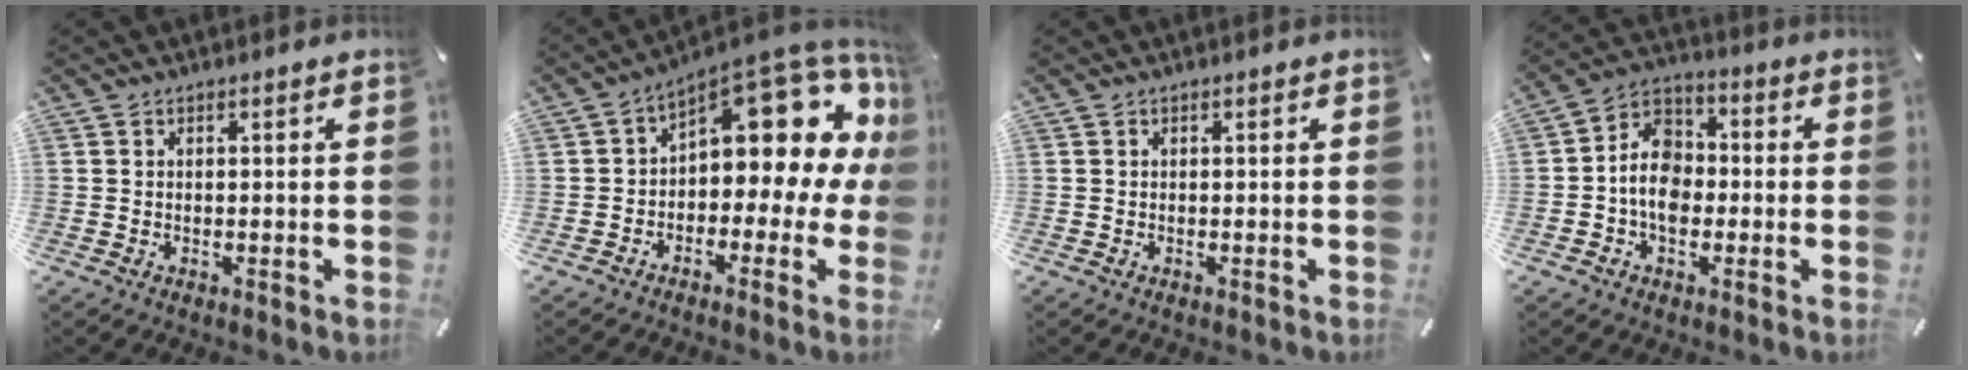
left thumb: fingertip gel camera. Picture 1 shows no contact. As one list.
[{"total": 12.4, "force": [7.4, 5.6, 8.2], "torque": [-0.104, -0.079, 0.118]}, {"total": 0.0}, {"total": 9.3, "force": [-2.2, 7.3, 5.4], "torque": [-0.126, 0.020, -0.044]}]